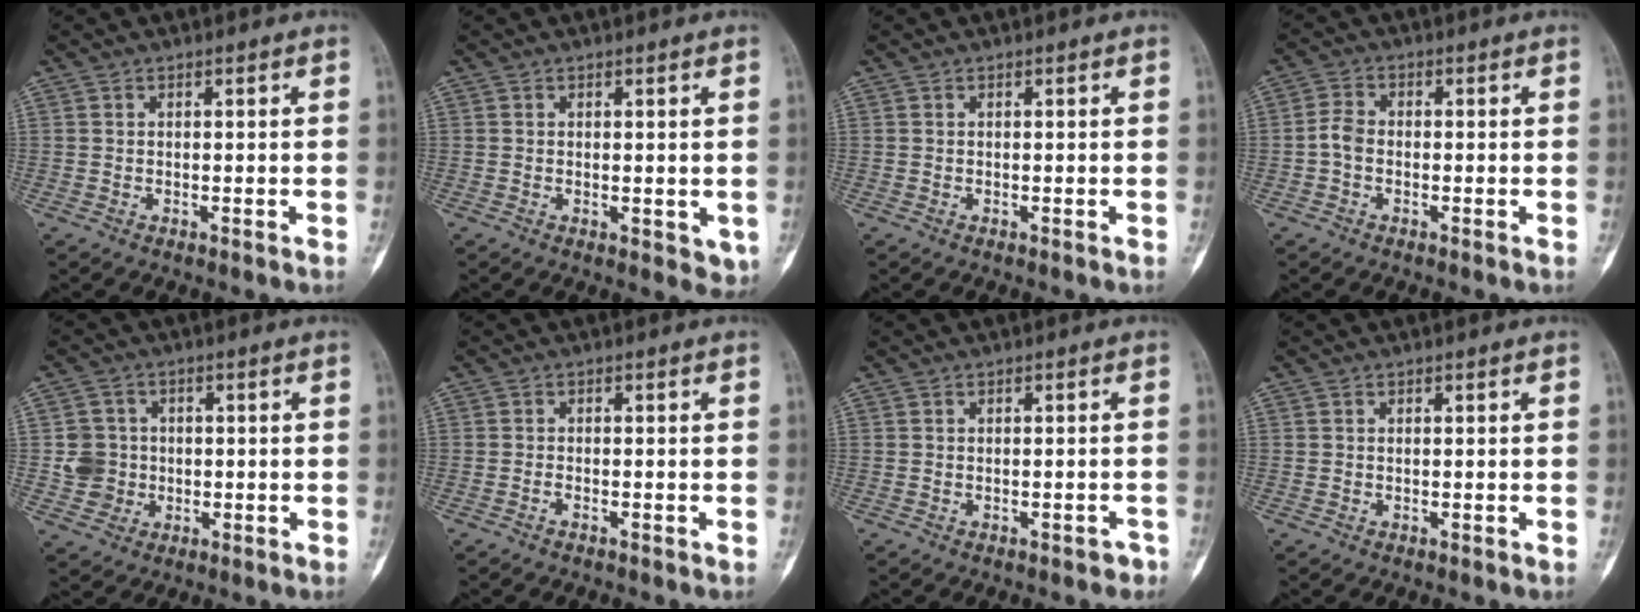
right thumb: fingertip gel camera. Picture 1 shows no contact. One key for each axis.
{"total": 3.4, "fx": -0.2, "fy": 1.7, "fz": 3.0, "tx": -0.025, "ty": -0.009, "tz": 0.000}
{"total": 0.0}
{"total": 3.2, "fx": -0.8, "fy": 2.2, "fz": 2.2, "tx": -0.042, "ty": 0.010, "tz": -0.025}
{"total": 5.8, "fx": -0.2, "fy": 5.7, "fz": 1.2, "tx": 0.002, "ty": 0.008, "tz": -0.004}
{"total": 0.6, "fx": -0.5, "fy": 0.2, "fz": 0.2, "tx": -0.007, "ty": 0.005, "tz": -0.011}
{"total": 1.7, "fx": -1.2, "fy": 0.9, "fz": 0.8, "tx": -0.008, "ty": 0.011, "tz": -0.013}
{"total": 0.0}